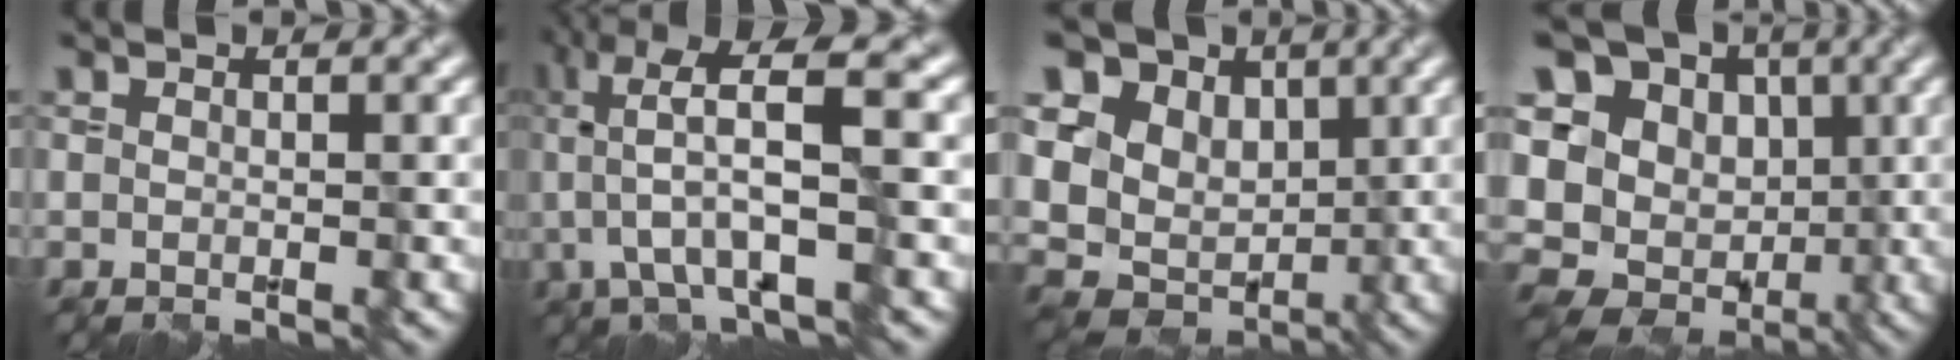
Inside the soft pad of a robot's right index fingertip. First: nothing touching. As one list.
[{"total": 7.4, "force": [0.0, 1.8, 7.2], "torque": [-0.148, 0.009, 0.005]}, {"total": 13.5, "force": [4.4, 11.1, 6.3], "torque": [-0.146, 0.029, 0.061]}, {"total": 16.5, "force": [0.6, 14.4, 8.1], "torque": [-0.174, 0.020, 0.014]}]